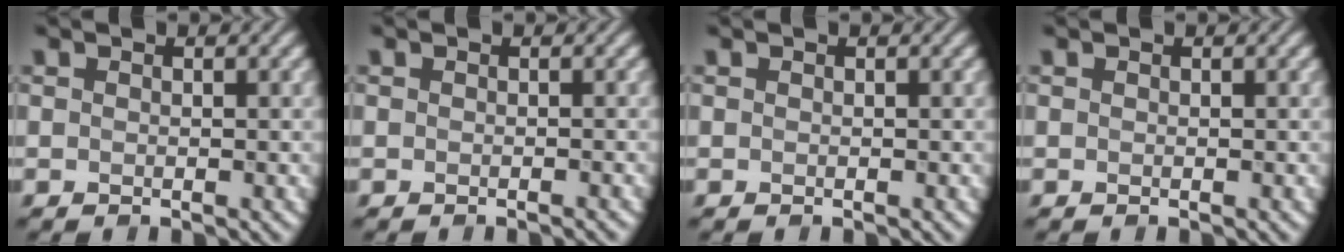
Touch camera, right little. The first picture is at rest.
{"total": 0.6, "force": [-0.5, 0.1, 0.4], "torque": [-0.002, 0.002, -0.008]}
{"total": 0.0}
{"total": 0.0}